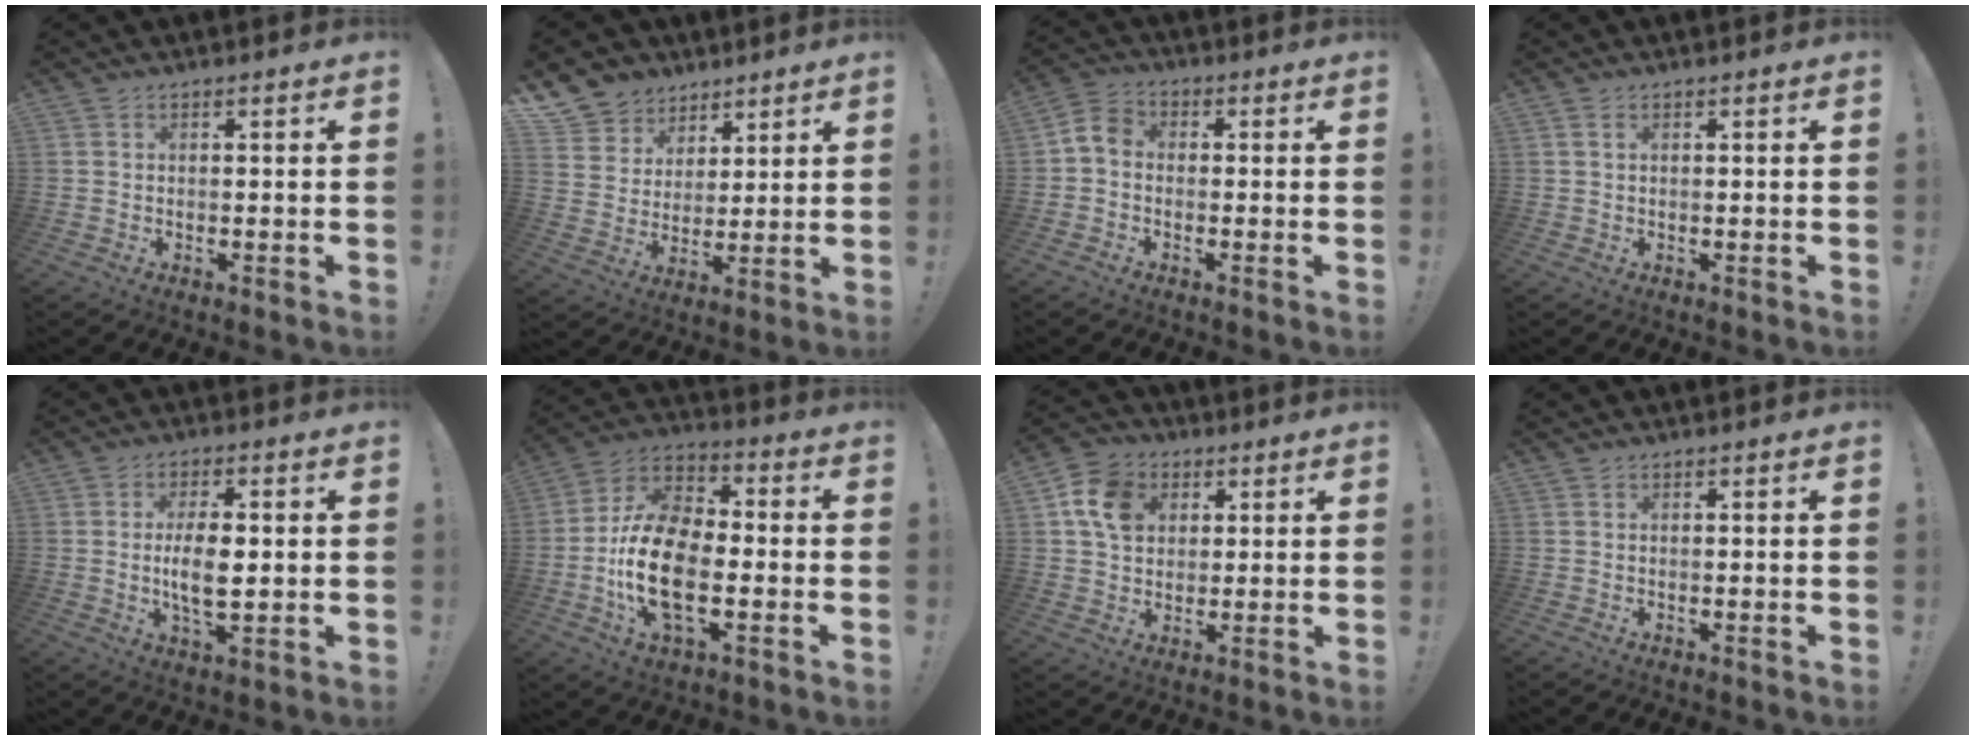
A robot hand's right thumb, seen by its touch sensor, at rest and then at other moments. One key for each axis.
{"total": 9.3, "fx": 6.0, "fy": 7.1, "fz": 0.9, "tx": -0.023, "ty": -0.049, "tz": 0.123}
{"total": 5.2, "fx": -1.0, "fy": 3.8, "fz": 3.4, "tx": -0.075, "ty": 0.017, "tz": -0.014}
{"total": 1.0, "fx": 0.5, "fy": 0.4, "fz": 0.8, "tx": -0.017, "ty": 0.002, "tz": 0.009}
{"total": 9.2, "fx": -0.1, "fy": 3.8, "fz": 8.3, "tx": -0.156, "ty": -0.009, "tz": -0.009}
{"total": 18.9, "fx": -4.4, "fy": 10.7, "fz": 14.9, "tx": -0.295, "ty": 0.022, "tz": -0.068}
{"total": 11.1, "fx": 3.5, "fy": 8.8, "fz": 5.6, "tx": -0.084, "ty": 0.003, "tz": 0.072}
{"total": 0.0}